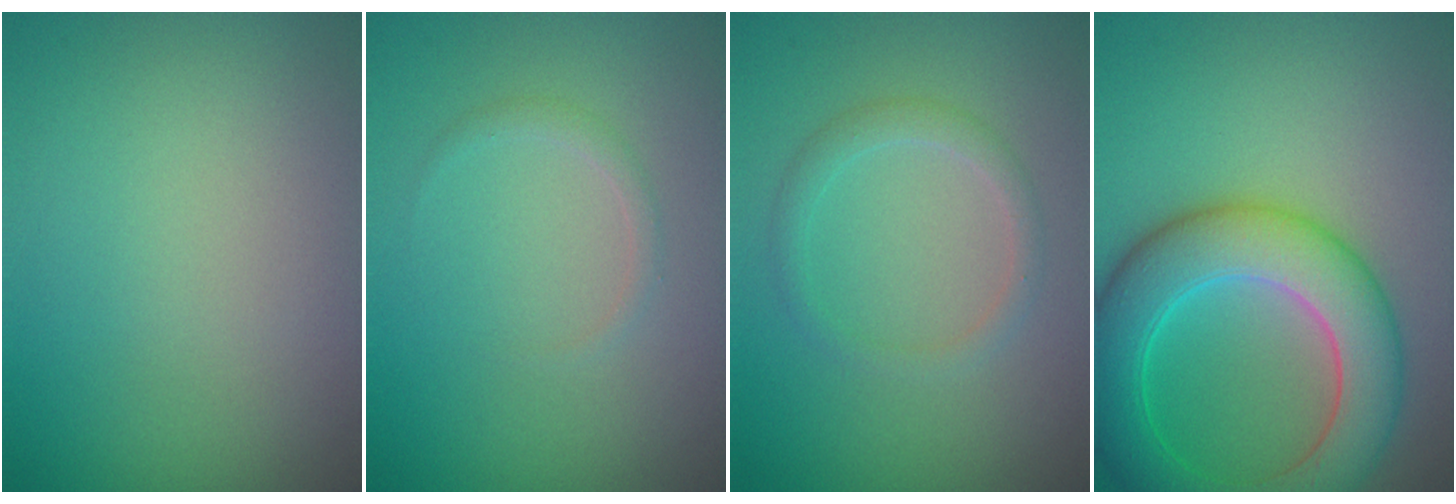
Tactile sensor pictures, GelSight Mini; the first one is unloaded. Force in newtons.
{"total": 0.8, "press": 0.8, "slide": 0.2}
{"total": 1.6, "press": 1.6, "slide": 0.1}
{"total": 8.6, "press": 8.6, "slide": 0.1}